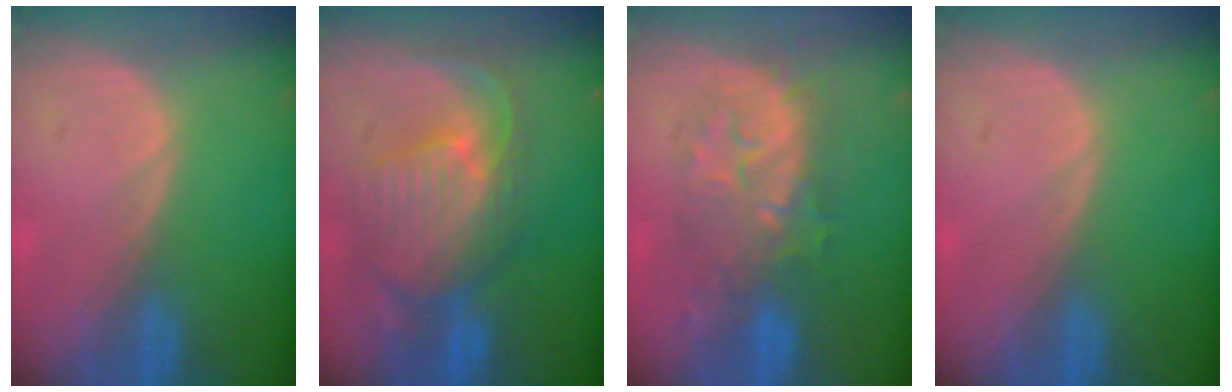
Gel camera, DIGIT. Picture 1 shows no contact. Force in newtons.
{"total": 10.6, "press": 9.4, "slide": 4.9}
{"total": 8.3, "press": 8.3, "slide": 0.1}
{"total": 0.0}